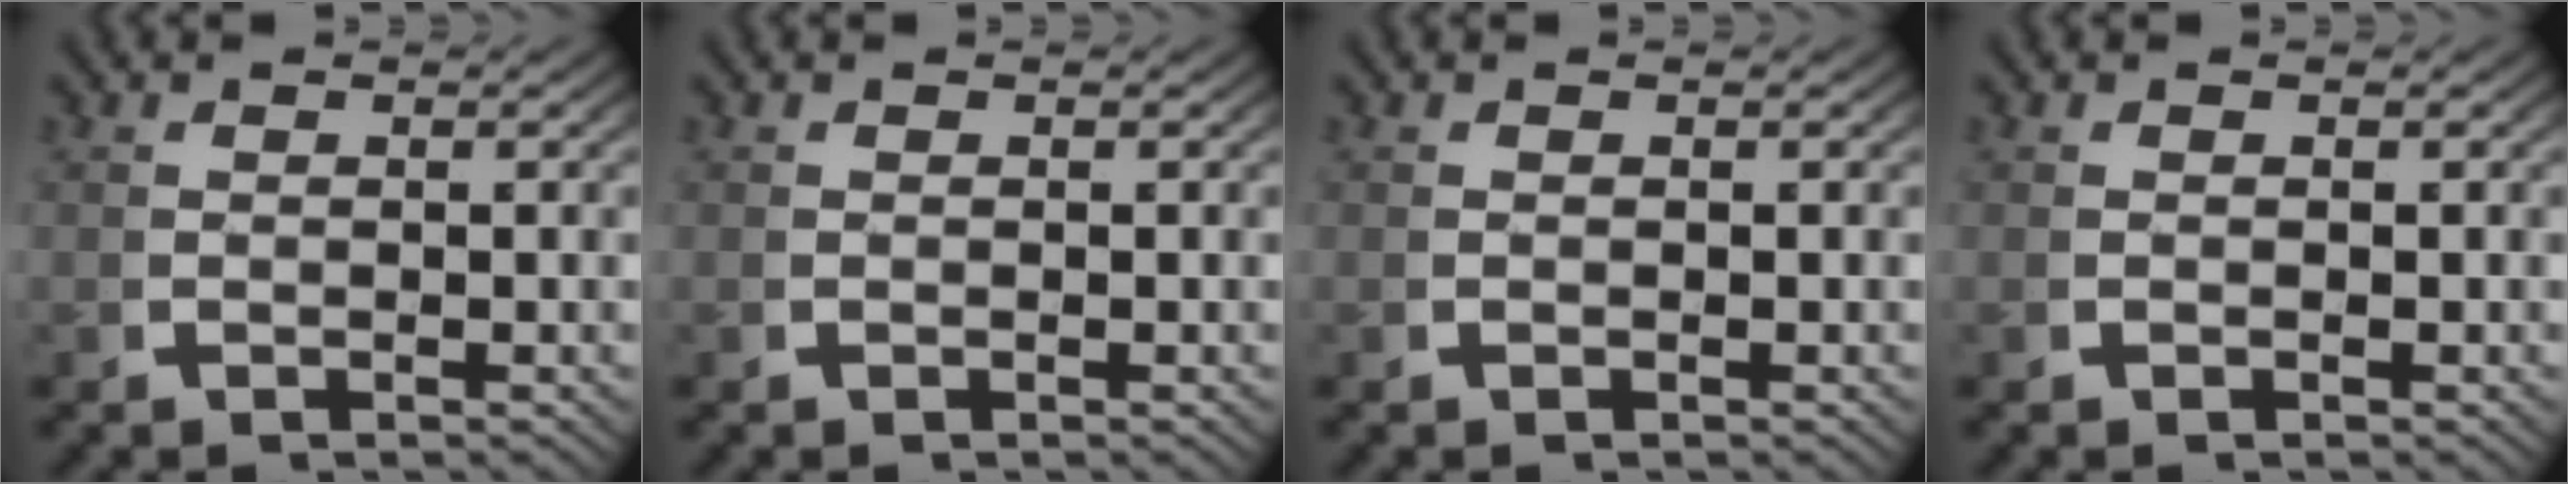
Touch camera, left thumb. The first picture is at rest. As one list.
[{"total": 0.0}, {"total": 0.0}, {"total": 0.0}]